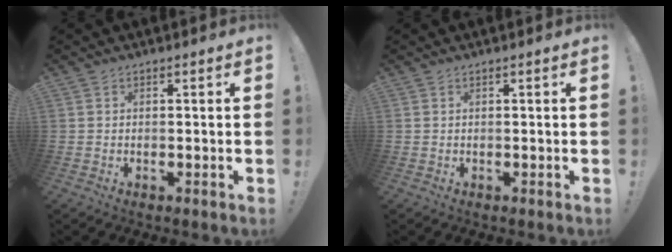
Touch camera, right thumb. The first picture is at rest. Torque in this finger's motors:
{"motor_torque": [-0.09, 0.09, -0.06, -0.05, 0.00]}